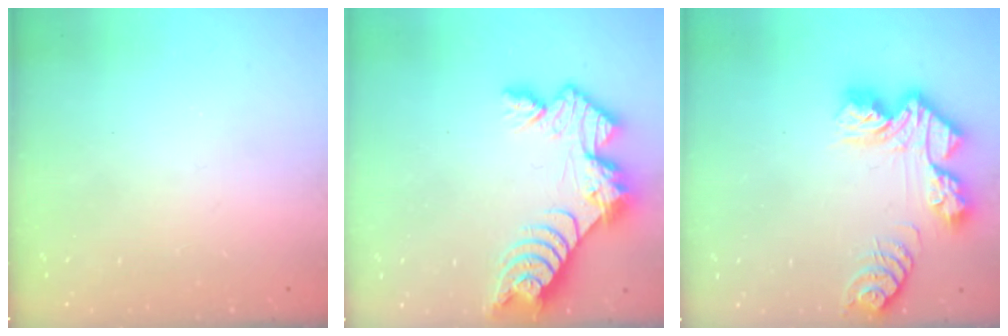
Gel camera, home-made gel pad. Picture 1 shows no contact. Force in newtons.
{"total": 11.3, "press": 11.3, "slide": 0.8}
{"total": 12.0, "press": 12.0, "slide": 1.1}